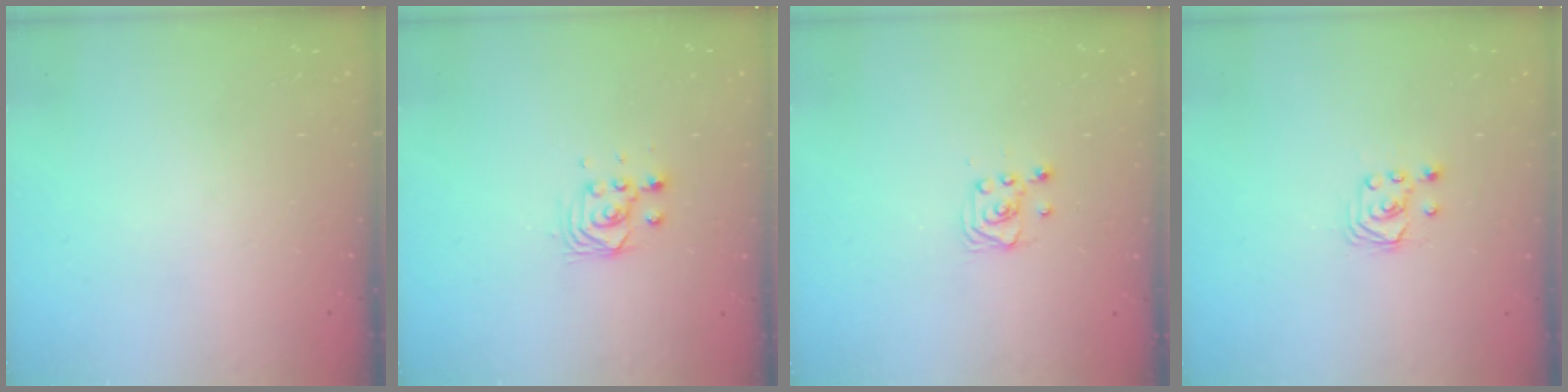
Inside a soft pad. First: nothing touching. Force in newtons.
{"total": 2.8, "press": 2.8, "slide": 0.2}
{"total": 2.9, "press": 2.9, "slide": 0.4}
{"total": 2.6, "press": 2.6, "slide": 0.3}